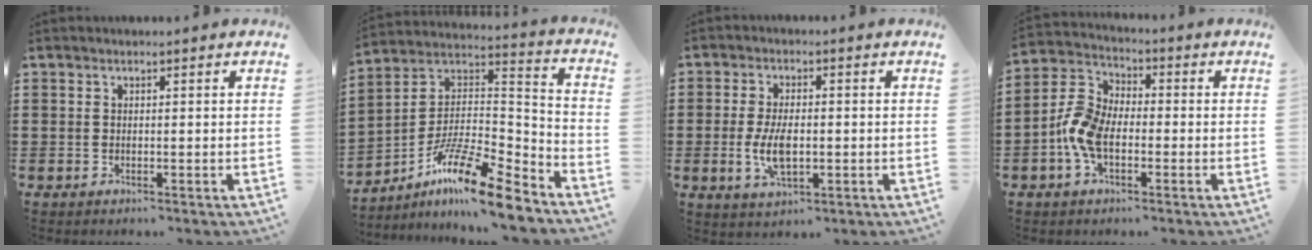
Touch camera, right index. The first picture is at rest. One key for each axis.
{"total": 13.4, "fx": -9.7, "fy": 2.3, "fz": 8.9, "tx": -0.169, "ty": 0.017, "tz": -0.185}
{"total": 6.1, "fx": -0.9, "fy": 3.0, "fz": 5.2, "tx": -0.112, "ty": -0.002, "tz": -0.019}
{"total": 7.2, "fx": -2.1, "fy": 4.2, "fz": 5.5, "tx": -0.140, "ty": 0.000, "tz": -0.047}